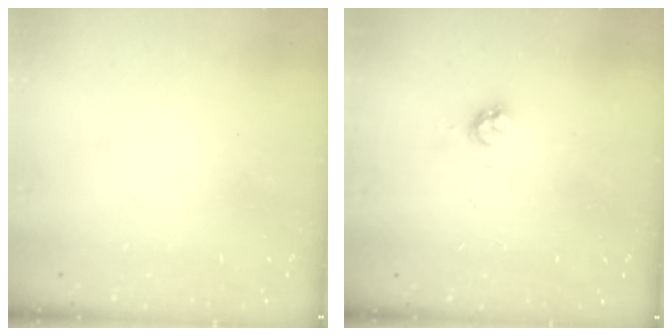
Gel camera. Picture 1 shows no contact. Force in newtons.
{"total": 2.8, "press": 2.7, "slide": 0.3}